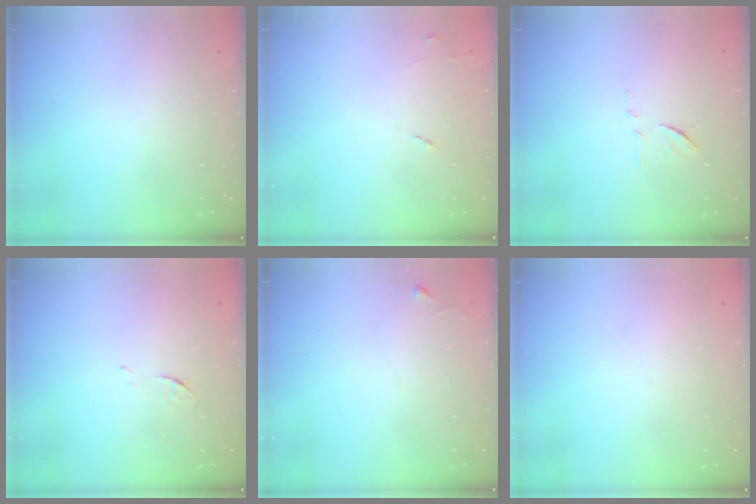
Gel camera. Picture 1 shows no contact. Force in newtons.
{"total": 5.3, "press": 5.2, "slide": 0.8}
{"total": 8.2, "press": 8.2, "slide": 0.2}
{"total": 3.9, "press": 3.9, "slide": 0.4}
{"total": 2.3, "press": 2.3, "slide": 0.4}
{"total": 1.5, "press": 1.5, "slide": 0.1}